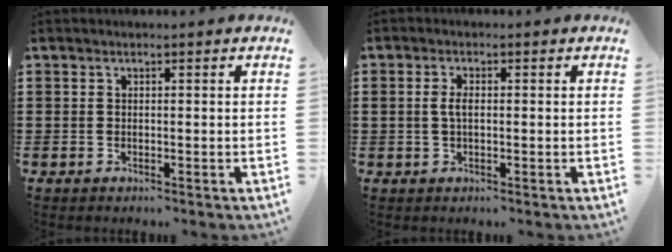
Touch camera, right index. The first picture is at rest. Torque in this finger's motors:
{"motor_torque": [0.11, -0.03, 0.06, 0.08]}